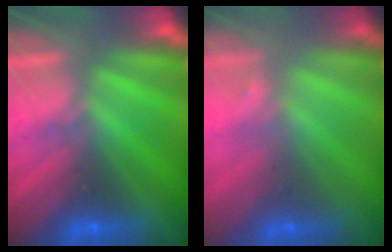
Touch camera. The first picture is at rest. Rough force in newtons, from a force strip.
{"total": 1.5}